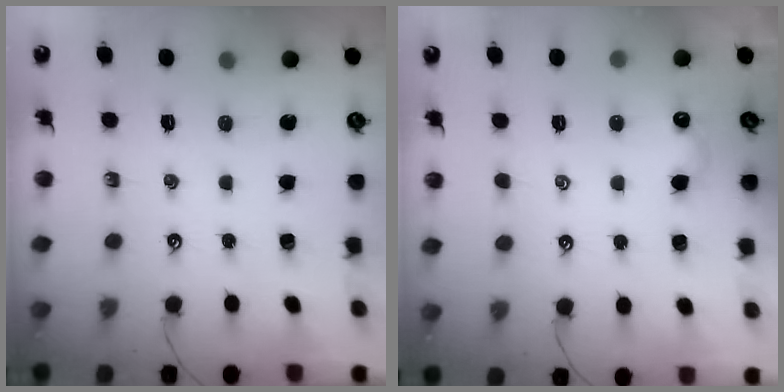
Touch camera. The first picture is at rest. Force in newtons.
{"total": 1.6, "press": 1.6, "slide": 0.4}